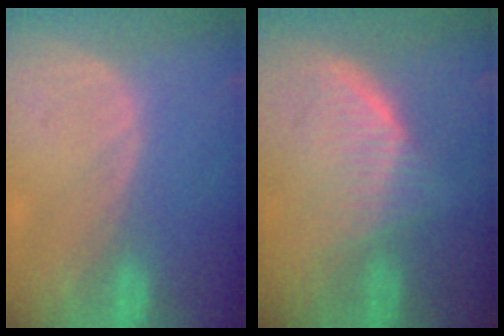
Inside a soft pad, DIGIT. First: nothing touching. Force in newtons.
{"total": 5.8, "press": 5.6, "slide": 1.8}